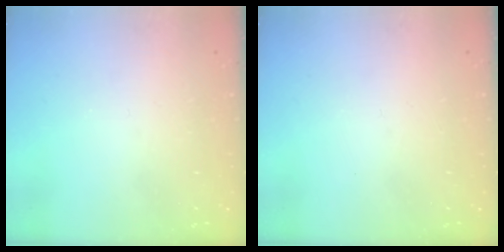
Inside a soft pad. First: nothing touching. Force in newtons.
{"total": 0.0}